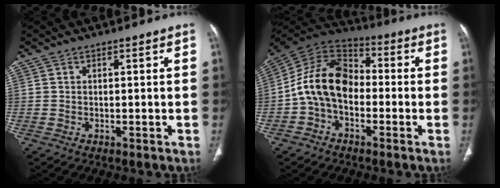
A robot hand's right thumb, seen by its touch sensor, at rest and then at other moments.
{"total": 13.6, "force": [-2.3, 9.5, 9.5], "torque": [-0.161, 0.045, -0.054]}